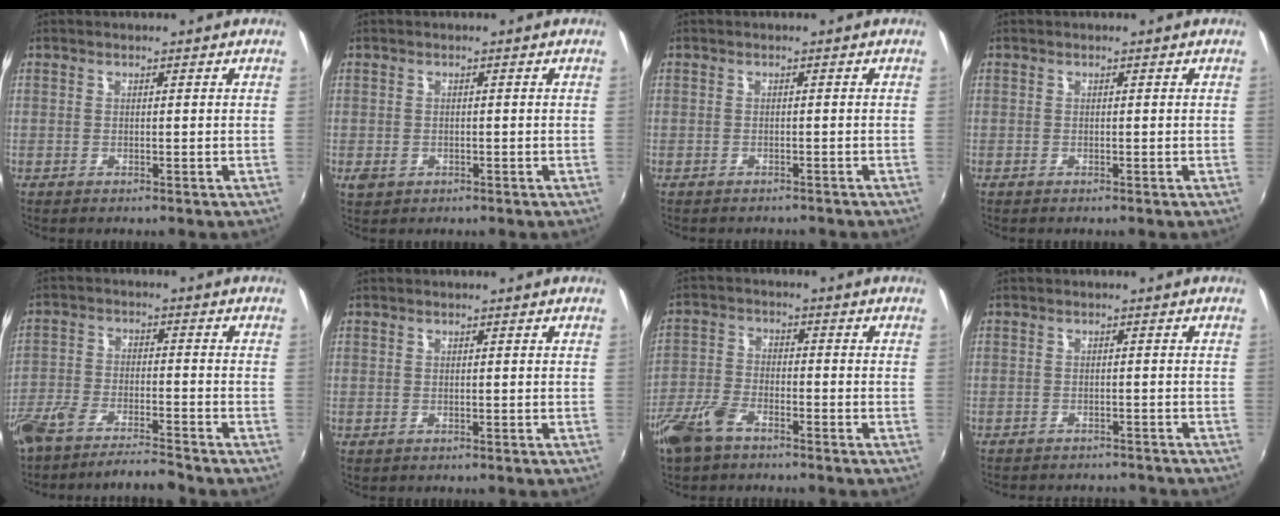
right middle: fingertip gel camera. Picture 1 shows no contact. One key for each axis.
{"total": 2.4, "fx": -0.9, "fy": 1.9, "fz": 1.1, "tx": -0.020, "ty": -0.004, "tz": -0.014}
{"total": 2.0, "fx": -1.7, "fy": 0.9, "fz": 0.4, "tx": -0.014, "ty": -0.004, "tz": -0.024}
{"total": 0.0}
{"total": 9.7, "fx": -8.8, "fy": 1.1, "fz": 4.1, "tx": -0.105, "ty": -0.014, "tz": -0.160}
{"total": 0.0}
{"total": 8.0, "fx": -5.7, "fy": 3.5, "fz": 4.5, "tx": -0.106, "ty": -0.003, "tz": -0.114}
{"total": 7.1, "fx": -6.4, "fy": 2.1, "fz": 2.1, "tx": -0.052, "ty": -0.007, "tz": -0.084}